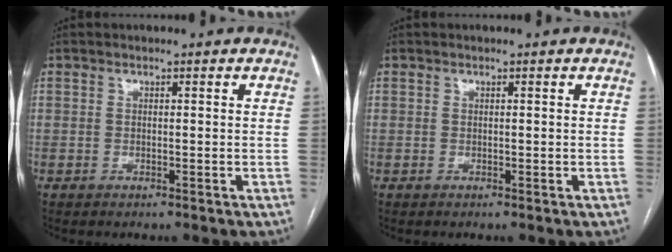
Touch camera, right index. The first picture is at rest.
{"total": 0.0}